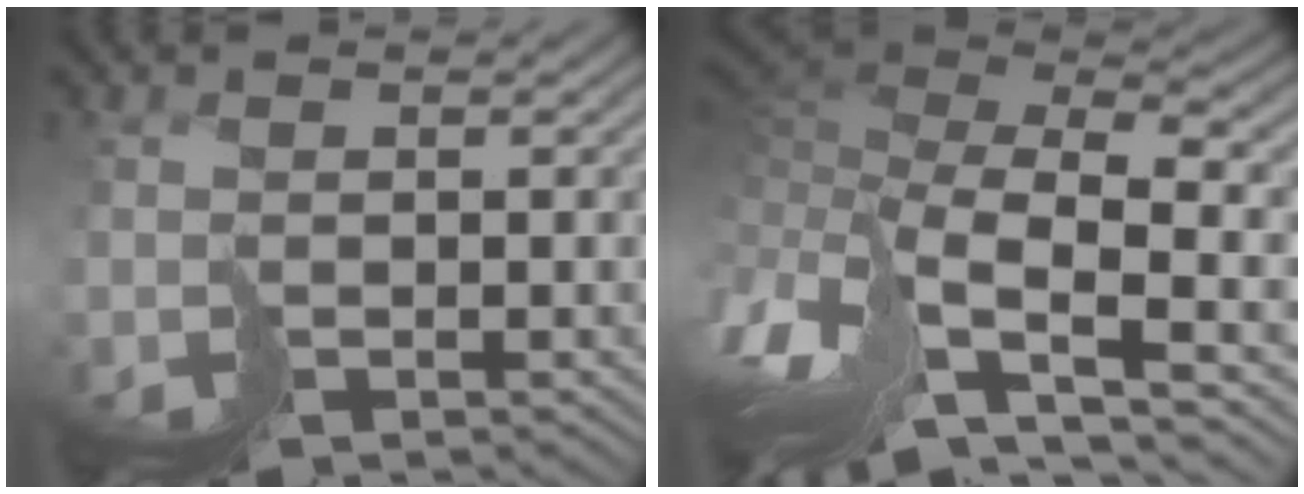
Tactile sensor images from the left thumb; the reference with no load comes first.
{"total": 15.6, "force": [-5.3, 6.3, 13.3], "torque": [-0.330, -0.019, -0.046]}